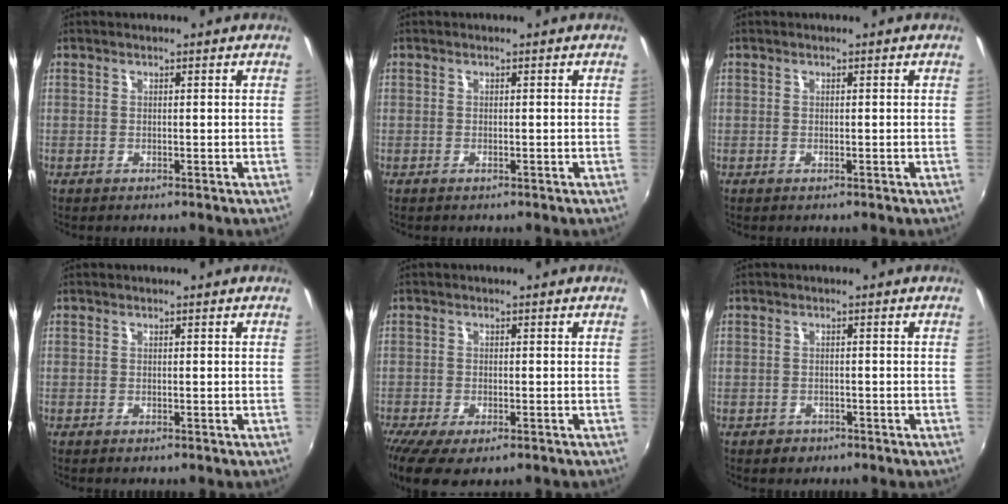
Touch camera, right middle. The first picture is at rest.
{"total": 0.0}
{"total": 0.0}
{"total": 0.0}
{"total": 8.4, "force": [-5.4, 3.1, 5.7], "torque": [-0.133, -0.041, -0.088]}
{"total": 1.9, "force": [-1.2, 1.4, 0.6], "torque": [-0.013, -0.003, -0.019]}